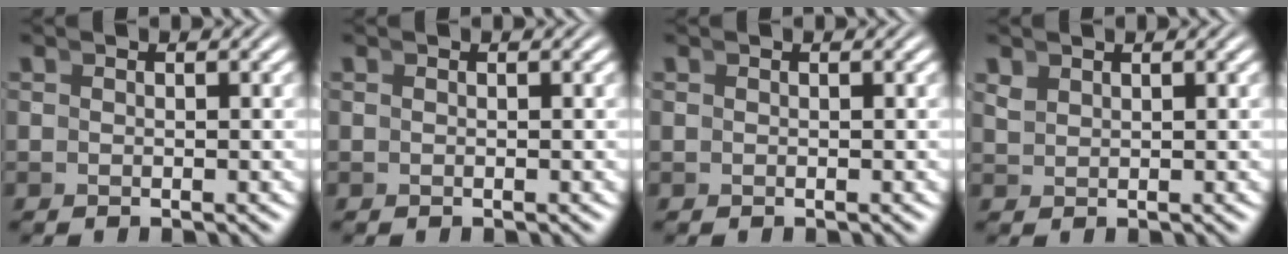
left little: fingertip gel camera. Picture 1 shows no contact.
{"total": 0.6, "force": [0.0, -0.5, -0.1], "torque": [0.003, -0.003, 0.003]}
{"total": 0.0}
{"total": 1.0, "force": [1.0, -0.2, 0.1], "torque": [0.005, 0.000, 0.029]}